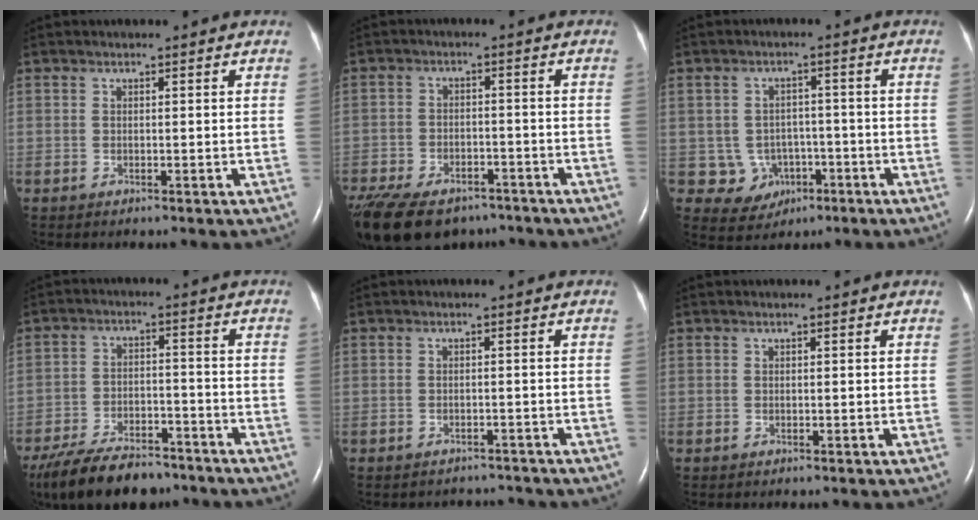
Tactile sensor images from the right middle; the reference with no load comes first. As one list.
[{"total": 18.3, "force": [-13.3, 9.1, 8.8], "torque": [-0.244, -0.028, -0.197]}, {"total": 5.4, "force": [-1.6, 5.0, 0.9], "torque": [-0.009, 0.013, -0.012]}, {"total": 13.0, "force": [-10.5, 4.6, 6.1], "torque": [-0.107, -0.009, -0.172]}, {"total": 2.9, "force": [-2.7, 0.9, -0.4], "torque": [0.005, 0.000, -0.037]}, {"total": 0.0}]